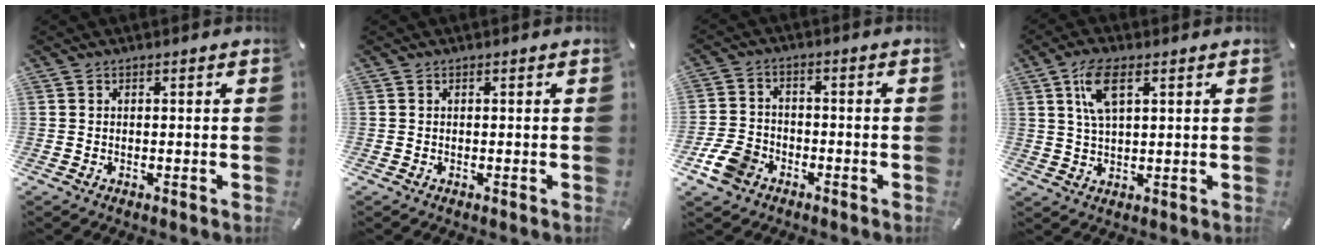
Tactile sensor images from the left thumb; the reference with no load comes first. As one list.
[{"total": 0.0}, {"total": 7.3, "force": [-3.9, 5.3, 3.2], "torque": [-0.080, 0.018, -0.075]}, {"total": 7.7, "force": [3.4, 3.2, 6.1], "torque": [-0.122, 0.005, 0.058]}]